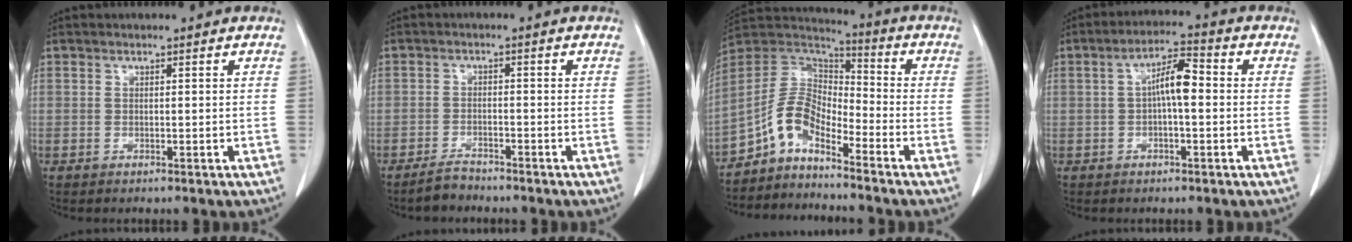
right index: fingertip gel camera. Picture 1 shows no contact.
{"total": 2.6, "force": [-2.4, 0.8, 0.4], "torque": [-0.009, -0.001, -0.043]}
{"total": 8.0, "force": [-5.8, 3.3, 4.5], "torque": [-0.095, 0.032, -0.117]}
{"total": 5.9, "force": [0.1, 1.4, 5.7], "torque": [-0.103, 0.020, -0.002]}